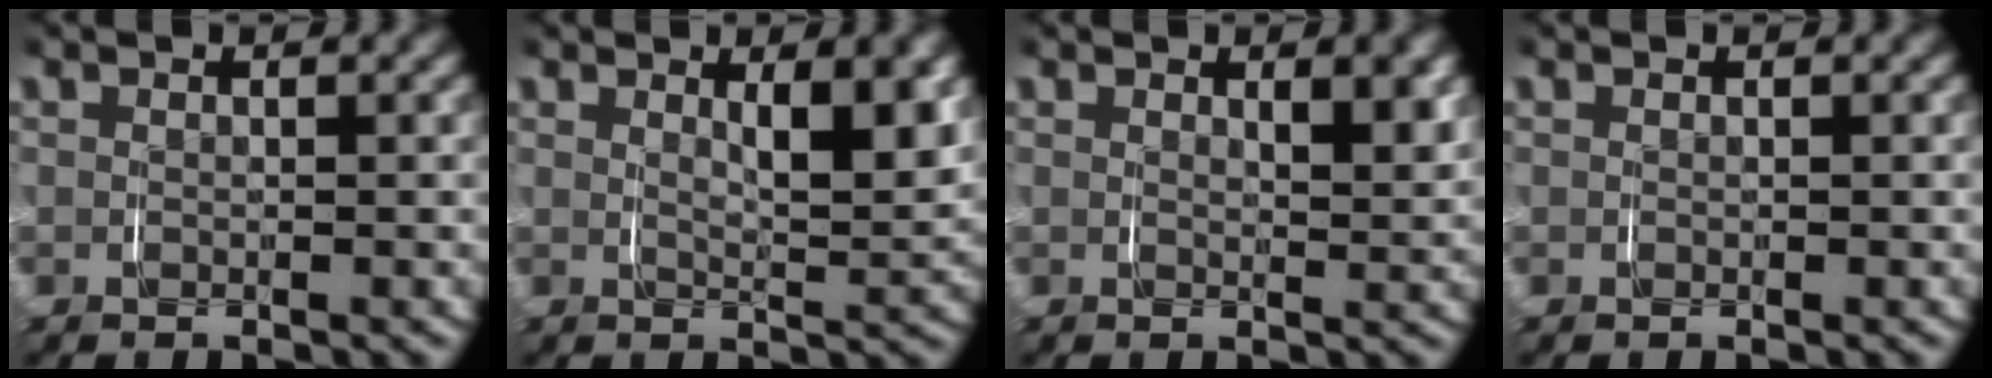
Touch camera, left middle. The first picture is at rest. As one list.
[{"total": 3.6, "force": [1.7, 0.8, 3.1], "torque": [-0.044, -0.015, 0.032]}, {"total": 1.6, "force": [1.0, 0.2, 1.3], "torque": [-0.016, -0.006, 0.018]}, {"total": 0.0}]